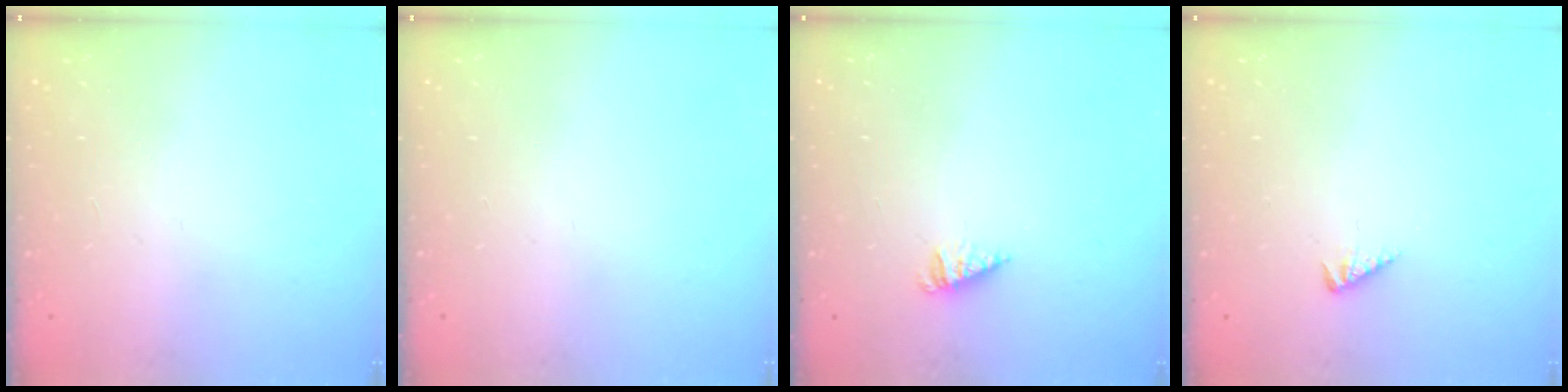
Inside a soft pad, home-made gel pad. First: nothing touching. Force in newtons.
{"total": 0.0}
{"total": 1.5, "press": 1.5, "slide": 0.2}
{"total": 2.1, "press": 2.1, "slide": 0.4}